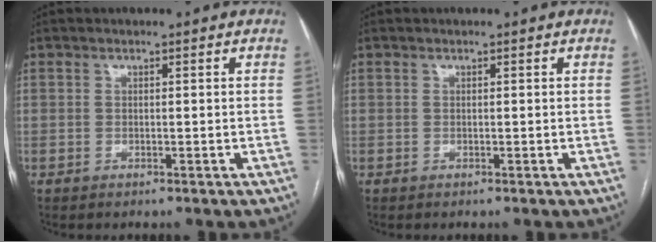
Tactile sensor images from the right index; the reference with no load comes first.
{"total": 0.0}